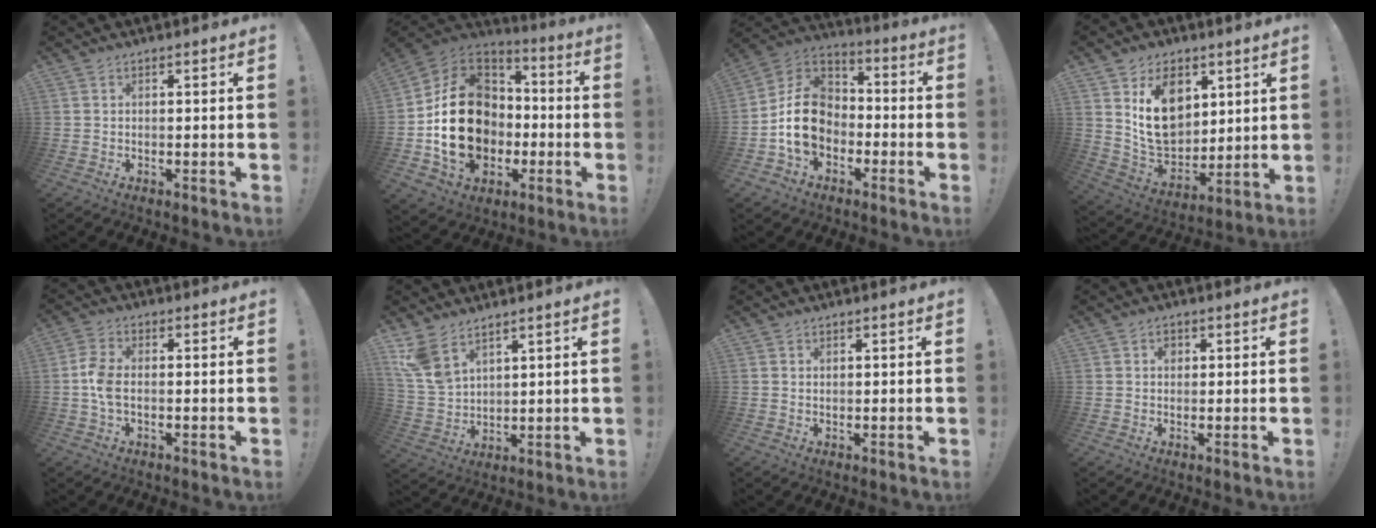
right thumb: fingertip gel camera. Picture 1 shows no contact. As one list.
[{"total": 25.1, "force": [-3.3, 19.4, 15.6], "torque": [-0.268, 0.031, -0.025]}, {"total": 15.7, "force": [-4.1, 12.3, 9.0], "torque": [-0.156, 0.038, -0.062]}, {"total": 16.6, "force": [6.6, 12.2, 9.2], "torque": [-0.142, -0.038, 0.126]}, {"total": 6.7, "force": [-1.1, 3.6, 5.5], "torque": [-0.132, 0.005, -0.019]}, {"total": 9.0, "force": [6.6, 4.2, 4.5], "torque": [-0.101, -0.035, 0.131]}, {"total": 0.8, "force": [0.7, 0.4, 0.1], "torque": [0.004, -0.003, 0.012]}, {"total": 1.9, "force": [0.5, 1.6, 0.8], "torque": [-0.007, 0.002, 0.006]}]